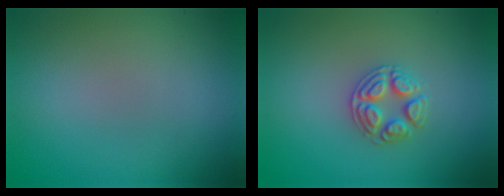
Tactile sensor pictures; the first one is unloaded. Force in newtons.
{"total": 2.6, "press": 2.6, "slide": 0.2}